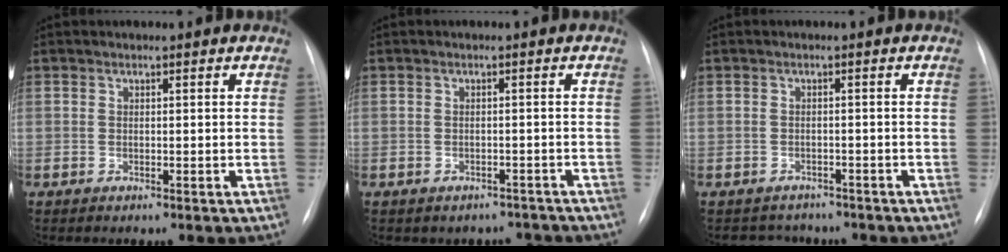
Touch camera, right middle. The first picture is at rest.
{"total": 4.6, "force": [-3.9, 2.4, -0.4], "torque": [0.013, 0.022, -0.045]}
{"total": 3.7, "force": [-3.2, 1.8, -0.4], "torque": [0.003, 0.008, -0.046]}